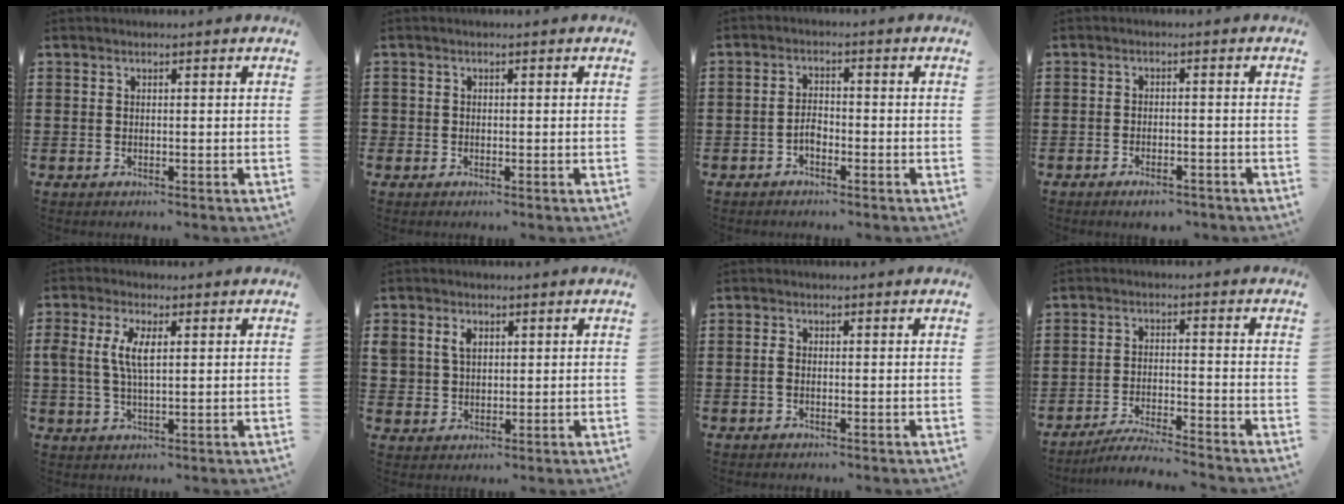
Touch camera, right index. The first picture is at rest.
{"total": 0.7, "force": [-0.3, 0.7, 0.1], "torque": [-0.003, 0.003, -0.007]}
{"total": 2.3, "force": [-1.3, 1.2, 1.4], "torque": [-0.030, 0.003, -0.026]}
{"total": 2.3, "force": [-2.1, 0.3, 0.8], "torque": [-0.019, -0.001, -0.039]}
{"total": 5.5, "force": [1.2, 2.4, 4.9], "torque": [-0.109, 0.006, 0.017]}
{"total": 3.4, "force": [1.4, 2.8, 1.3], "torque": [-0.038, 0.013, 0.024]}
{"total": 1.2, "force": [-0.3, 0.6, 1.0], "torque": [-0.027, -0.003, -0.009]}
{"total": 4.6, "force": [-4.4, -0.4, 1.1], "torque": [-0.028, -0.008, -0.089]}